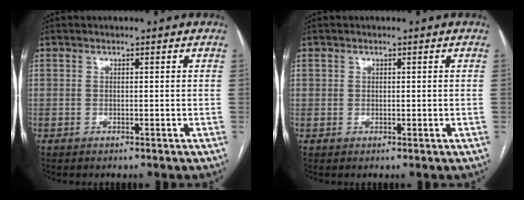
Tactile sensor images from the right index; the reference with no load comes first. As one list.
[{"total": 1.0, "force": [0.3, 0.9, 0.2], "torque": [0.007, 0.001, 0.003]}]